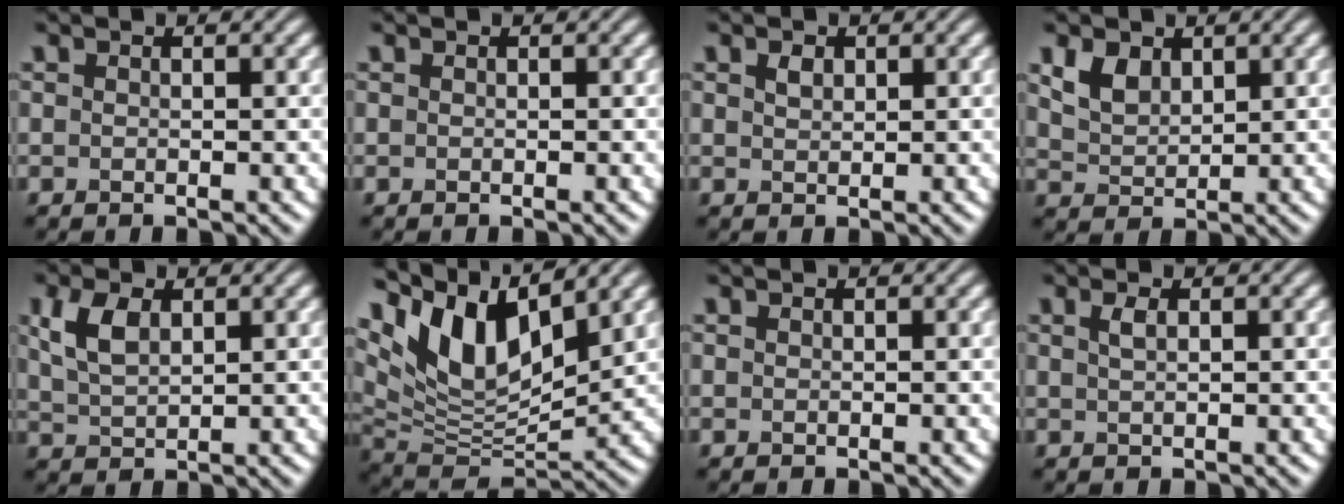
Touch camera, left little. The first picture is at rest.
{"total": 0.0}
{"total": 1.1, "force": [0.7, 0.6, 0.5], "torque": [-0.012, 0.001, 0.014]}
{"total": 2.8, "force": [1.6, 1.8, 1.4], "torque": [-0.036, -0.001, 0.036]}
{"total": 3.7, "force": [1.5, 2.0, 2.6], "torque": [-0.065, 0.006, 0.034]}
{"total": 10.2, "force": [5.8, 4.1, 7.4], "torque": [-0.144, -0.002, 0.113]}
{"total": 0.0}
{"total": 1.1, "force": [0.5, 0.4, 0.9], "torque": [-0.019, 0.003, 0.011]}